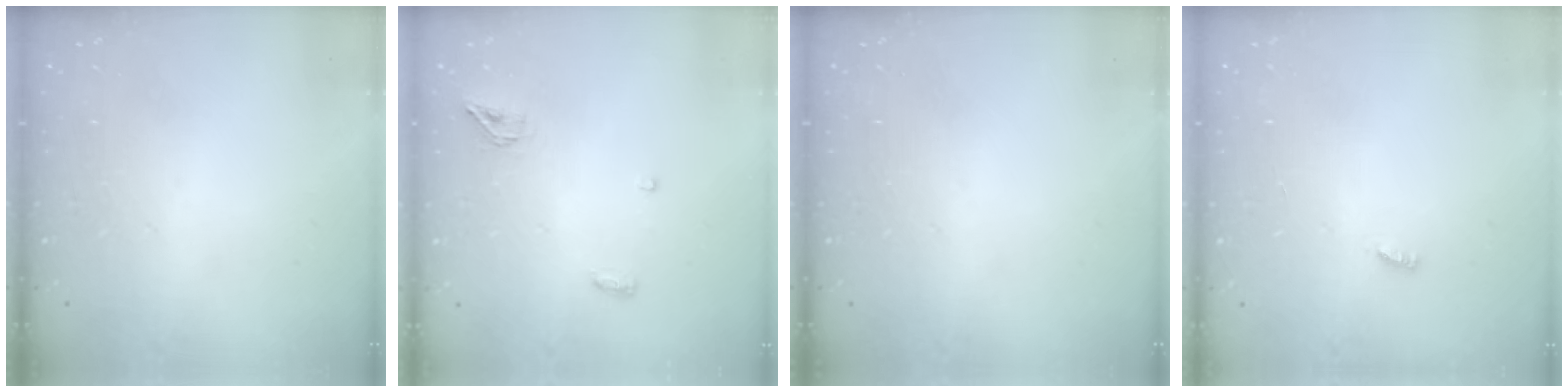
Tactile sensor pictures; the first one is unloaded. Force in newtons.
{"total": 6.3, "press": 5.0, "slide": 3.9}
{"total": 0.0}
{"total": 1.9, "press": 1.9, "slide": 0.3}